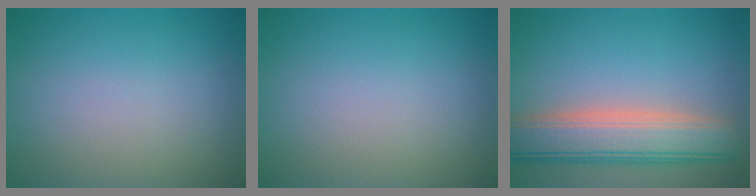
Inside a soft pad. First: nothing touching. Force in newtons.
{"total": 0.0}
{"total": 7.4, "press": 7.3, "slide": 0.7}